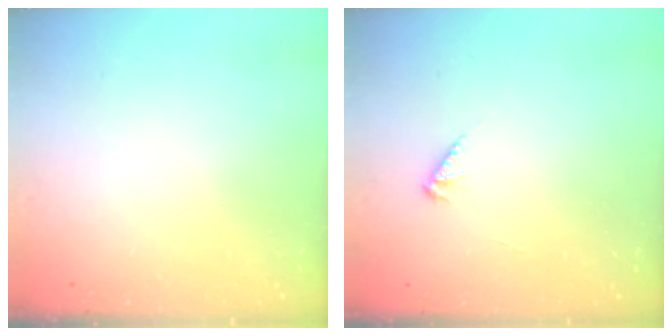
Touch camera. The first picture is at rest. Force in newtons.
{"total": 2.4, "press": 2.3, "slide": 0.5}